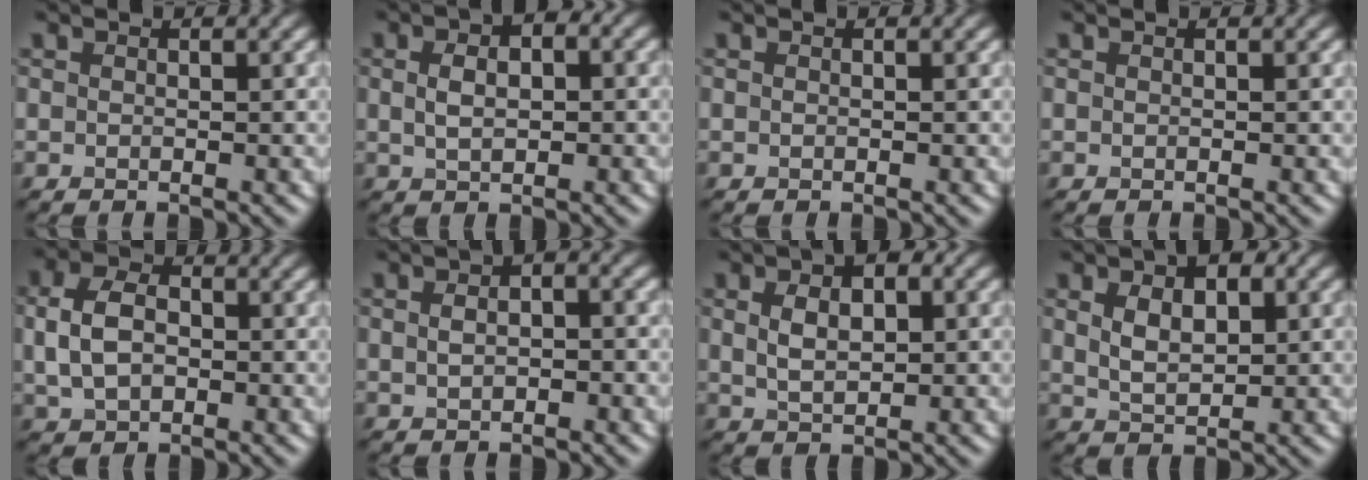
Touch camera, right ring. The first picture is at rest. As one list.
[{"total": 4.5, "force": [1.1, 2.6, 3.5], "torque": [-0.049, 0.012, 0.008]}, {"total": 0.0}, {"total": 0.0}, {"total": 5.1, "force": [0.2, 3.6, 3.5], "torque": [-0.077, 0.006, 0.000]}, {"total": 4.3, "force": [0.9, 2.6, 3.3], "torque": [-0.035, 0.014, 0.001]}, {"total": 5.2, "force": [1.5, 2.9, 4.0], "torque": [-0.061, 0.010, 0.020]}, {"total": 5.7, "force": [1.9, 3.3, 4.3], "torque": [-0.067, 0.007, 0.026]}]